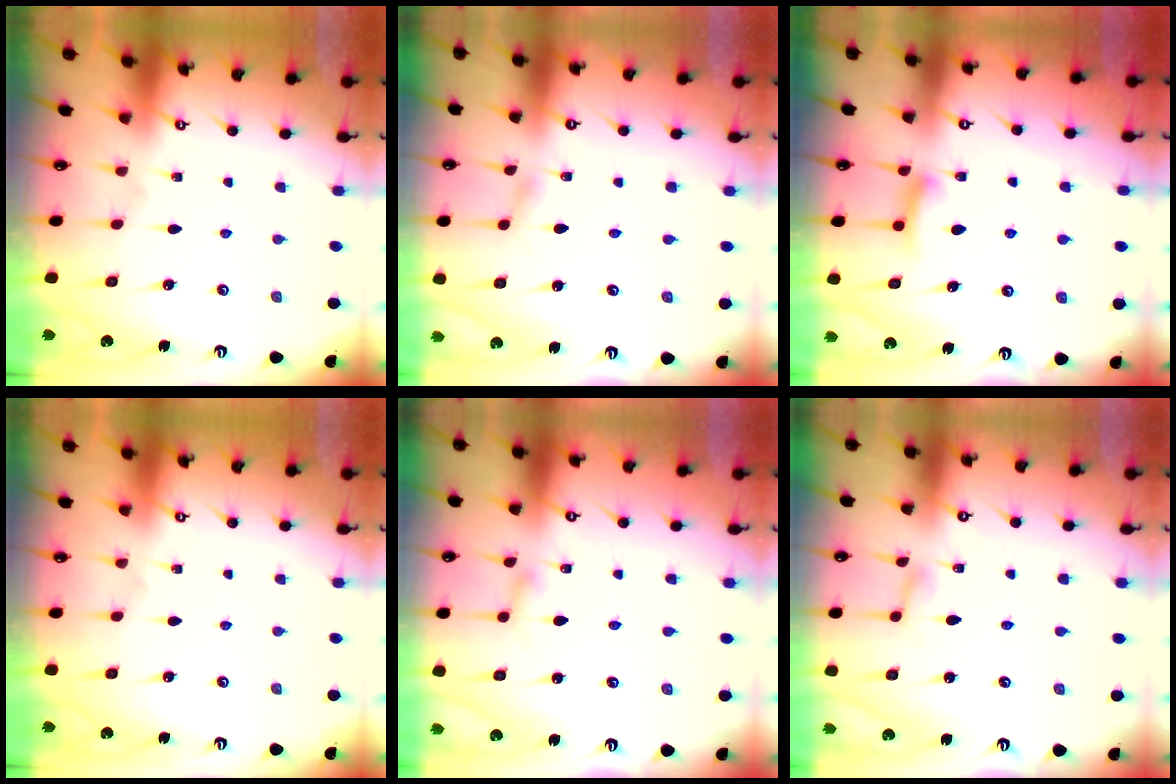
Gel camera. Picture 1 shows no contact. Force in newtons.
{"total": 2.9, "press": 2.9, "slide": 0.3}
{"total": 8.2, "press": 8.2, "slide": 0.5}
{"total": 0.0}
{"total": 2.7, "press": 2.7, "slide": 0.2}
{"total": 3.0, "press": 3.0, "slide": 0.3}